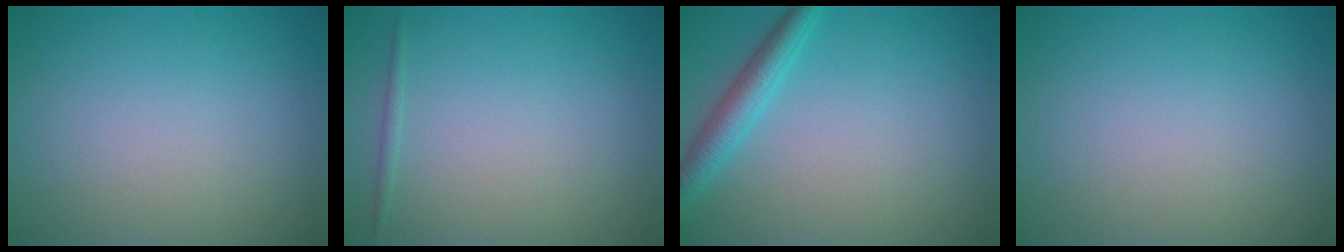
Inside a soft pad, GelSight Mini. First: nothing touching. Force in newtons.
{"total": 0.6, "press": 0.6, "slide": 0.0}
{"total": 2.8, "press": 2.8, "slide": 0.1}
{"total": 0.0}